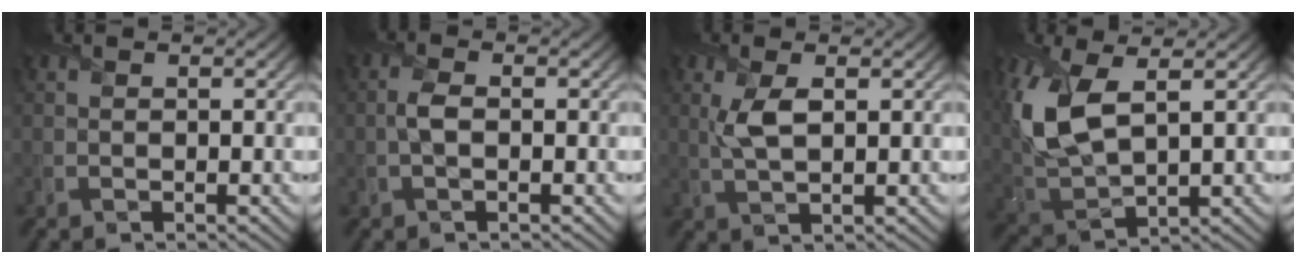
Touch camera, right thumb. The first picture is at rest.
{"total": 1.7, "force": [-0.5, 0.9, 1.4], "torque": [-0.031, 0.002, -0.010]}
{"total": 3.5, "force": [0.9, 1.3, 3.1], "torque": [-0.074, -0.001, 0.020]}
{"total": 10.7, "force": [3.4, 5.2, 8.7], "torque": [-0.230, 0.000, 0.068]}